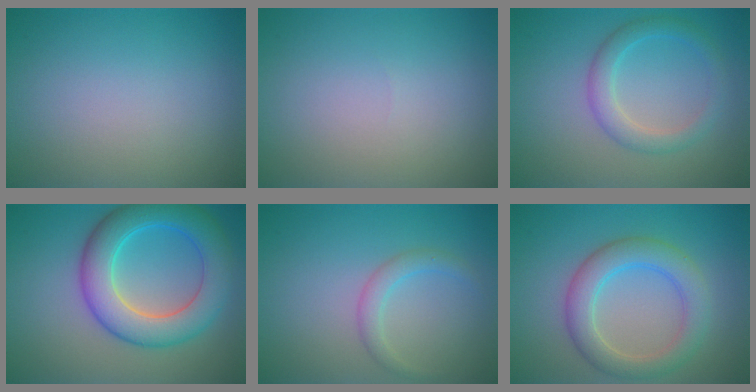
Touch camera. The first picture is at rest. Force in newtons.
{"total": 0.0}
{"total": 2.8, "press": 2.8, "slide": 0.2}
{"total": 7.6, "press": 7.6, "slide": 0.1}
{"total": 1.7, "press": 1.7, "slide": 0.0}
{"total": 4.7, "press": 4.7, "slide": 0.2}